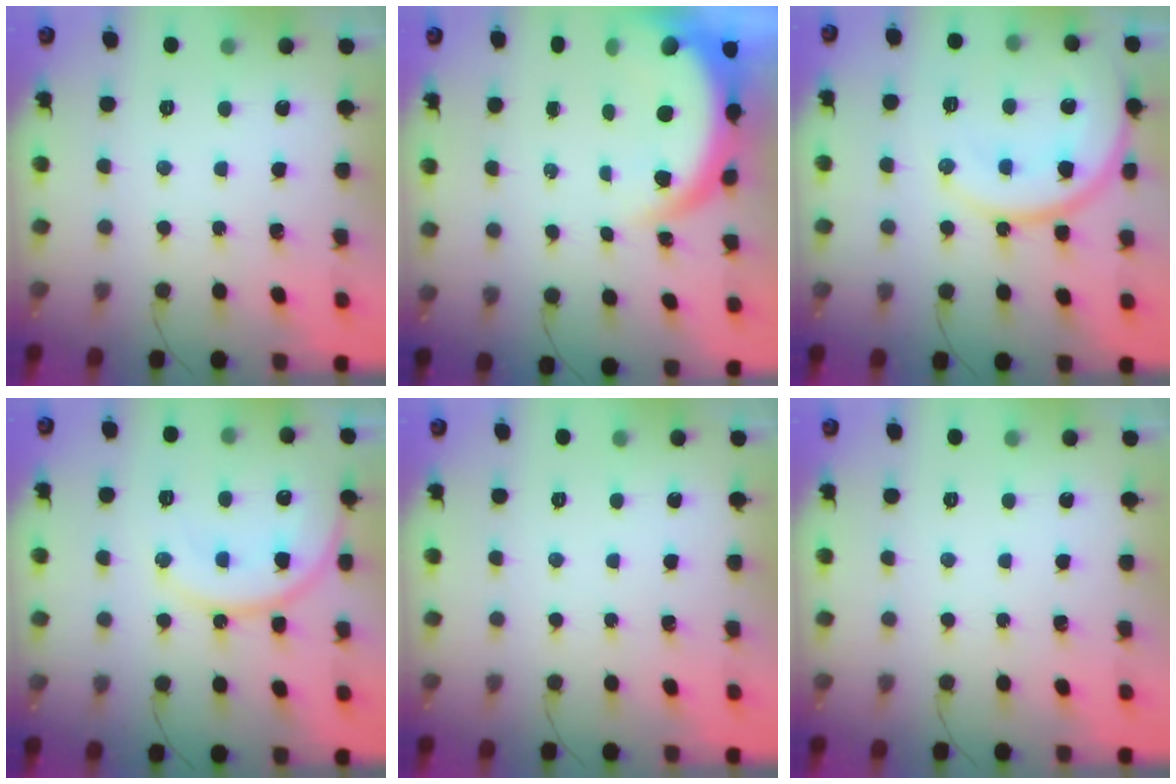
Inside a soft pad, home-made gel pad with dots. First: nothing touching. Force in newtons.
{"total": 7.8, "press": 7.7, "slide": 1.0}
{"total": 15.8, "press": 15.7, "slide": 1.4}
{"total": 16.3, "press": 16.2, "slide": 1.7}
{"total": 0.0}
{"total": 0.0}